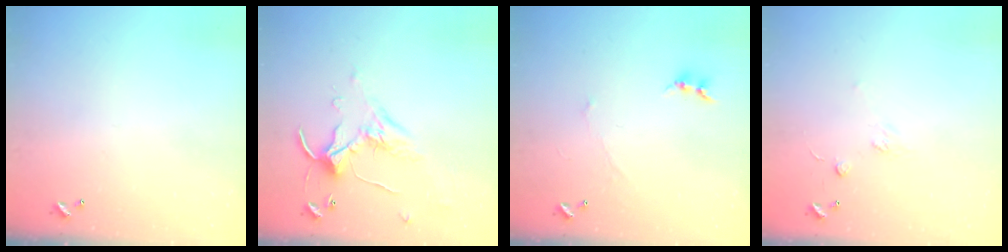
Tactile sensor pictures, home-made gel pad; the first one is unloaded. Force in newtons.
{"total": 1.2, "press": 0.6, "slide": 1.1}
{"total": 0.0}
{"total": 2.5, "press": 2.3, "slide": 1.0}